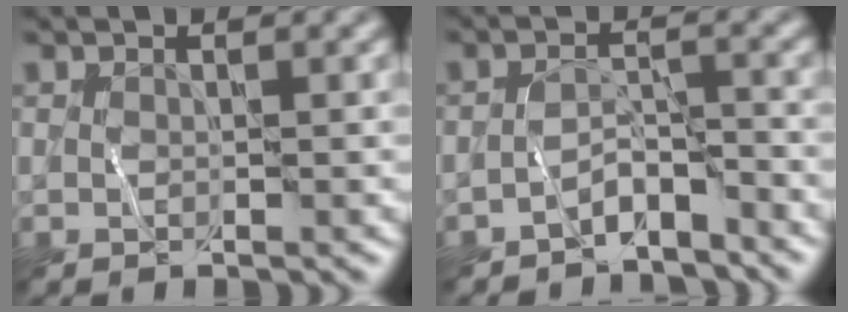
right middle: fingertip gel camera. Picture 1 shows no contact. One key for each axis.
{"total": 2.8, "fx": -2.4, "fy": 1.0, "fz": 1.2, "tx": -0.015, "ty": 0.007, "tz": -0.048}